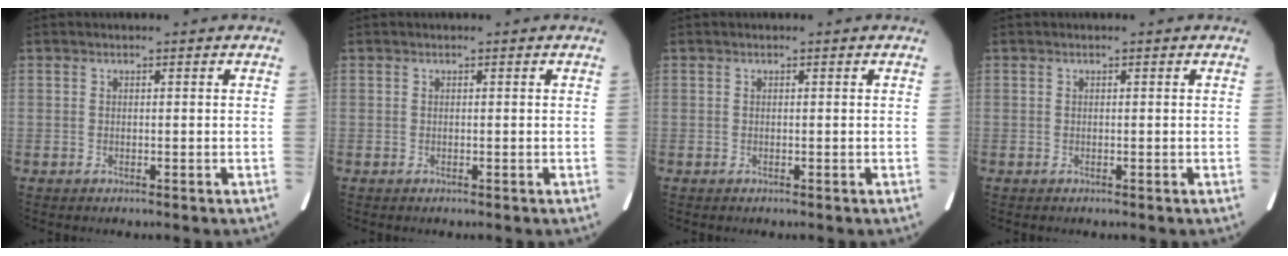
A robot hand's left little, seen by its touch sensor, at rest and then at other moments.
{"total": 0.0}
{"total": 0.0}
{"total": 0.0}